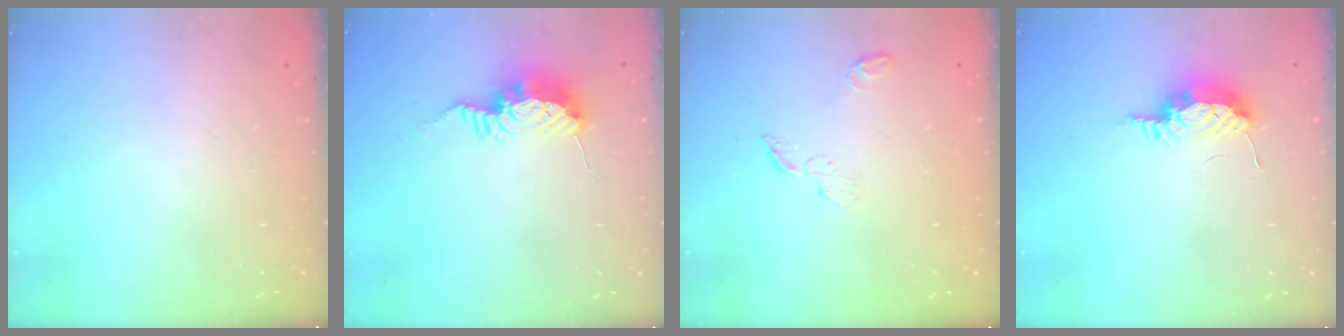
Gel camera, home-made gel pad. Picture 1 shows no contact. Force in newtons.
{"total": 9.5, "press": 9.5, "slide": 0.8}
{"total": 4.4, "press": 4.4, "slide": 0.5}
{"total": 7.7, "press": 7.4, "slide": 1.8}